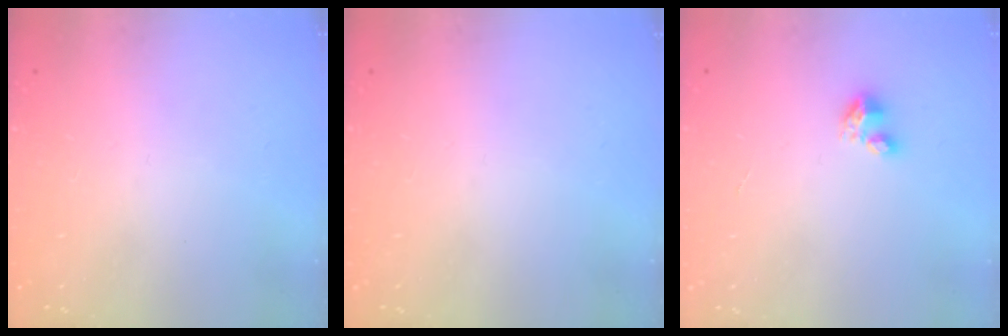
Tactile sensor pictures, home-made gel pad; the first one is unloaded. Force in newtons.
{"total": 0.0}
{"total": 2.8, "press": 2.8, "slide": 0.3}